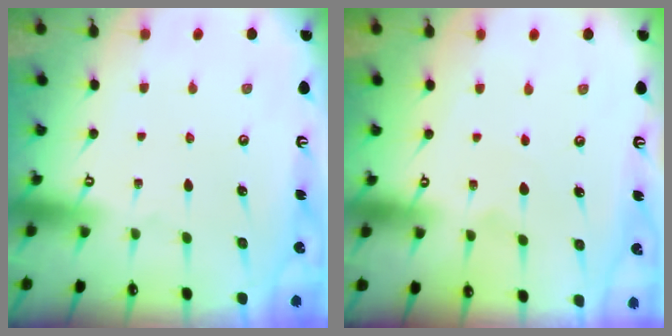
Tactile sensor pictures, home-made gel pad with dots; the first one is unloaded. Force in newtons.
{"total": 3.6, "press": 3.5, "slide": 0.4}